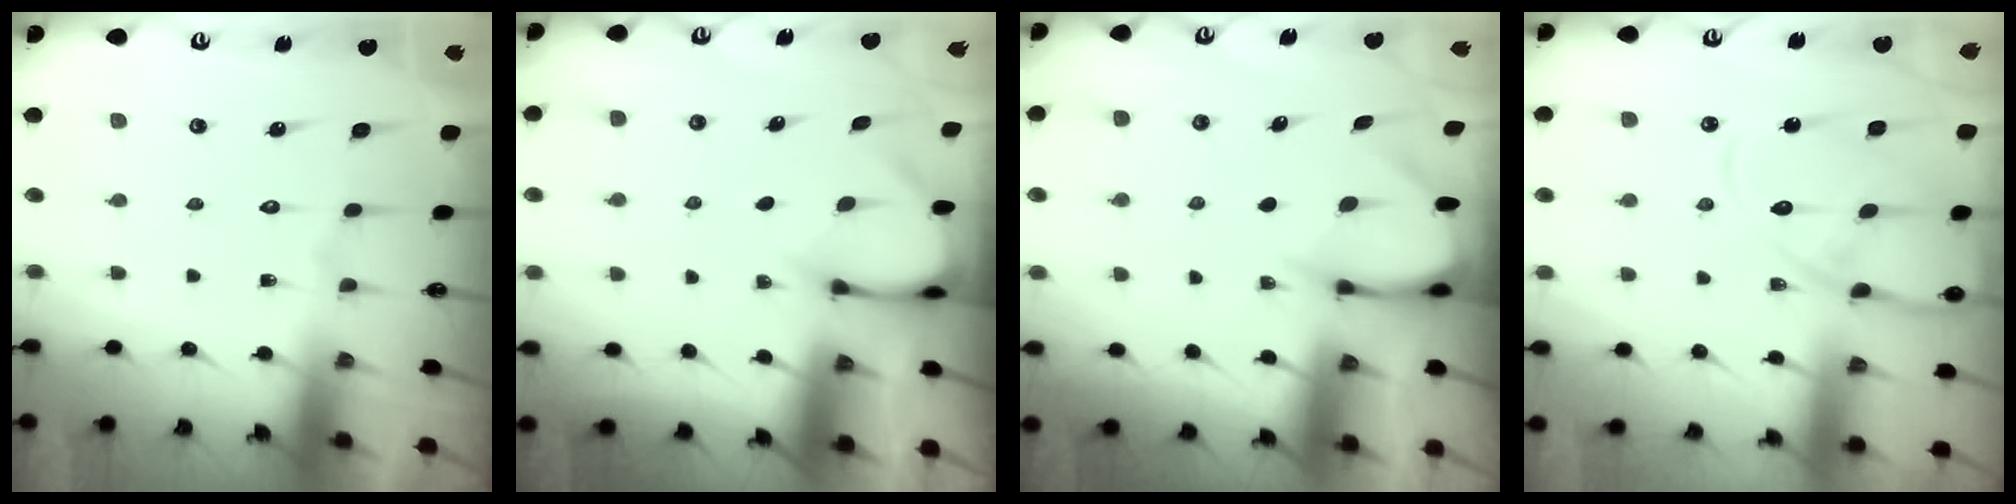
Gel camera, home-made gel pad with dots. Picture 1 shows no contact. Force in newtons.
{"total": 3.4, "press": 3.4, "slide": 0.3}
{"total": 3.4, "press": 3.4, "slide": 0.3}
{"total": 13.5, "press": 13.4, "slide": 1.2}